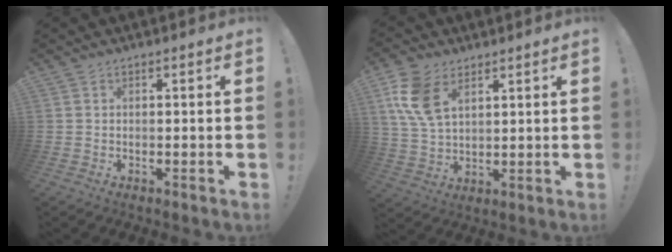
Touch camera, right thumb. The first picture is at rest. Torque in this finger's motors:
{"motor_torque": [0.04, 0.24, 0.02, 0.13, -0.01]}